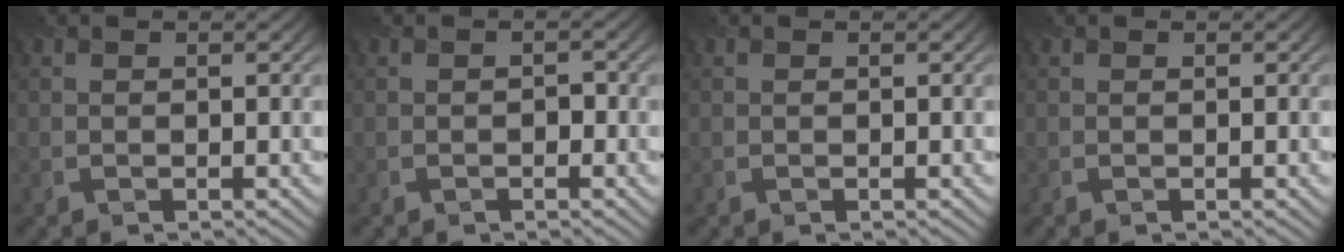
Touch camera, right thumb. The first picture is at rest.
{"total": 0.9, "force": [-0.4, 0.6, 0.5], "torque": [-0.007, -0.001, -0.008]}
{"total": 0.0}
{"total": 0.0}